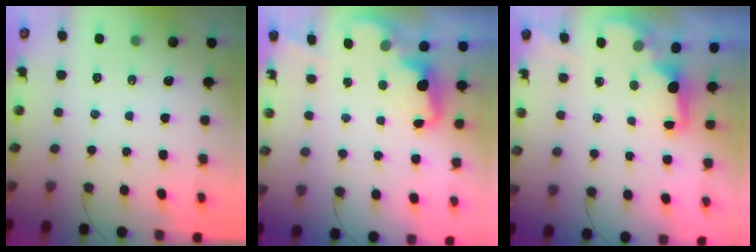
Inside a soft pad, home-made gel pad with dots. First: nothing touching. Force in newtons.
{"total": 2.4, "press": 2.3, "slide": 0.7}
{"total": 1.6, "press": 1.5, "slide": 0.6}